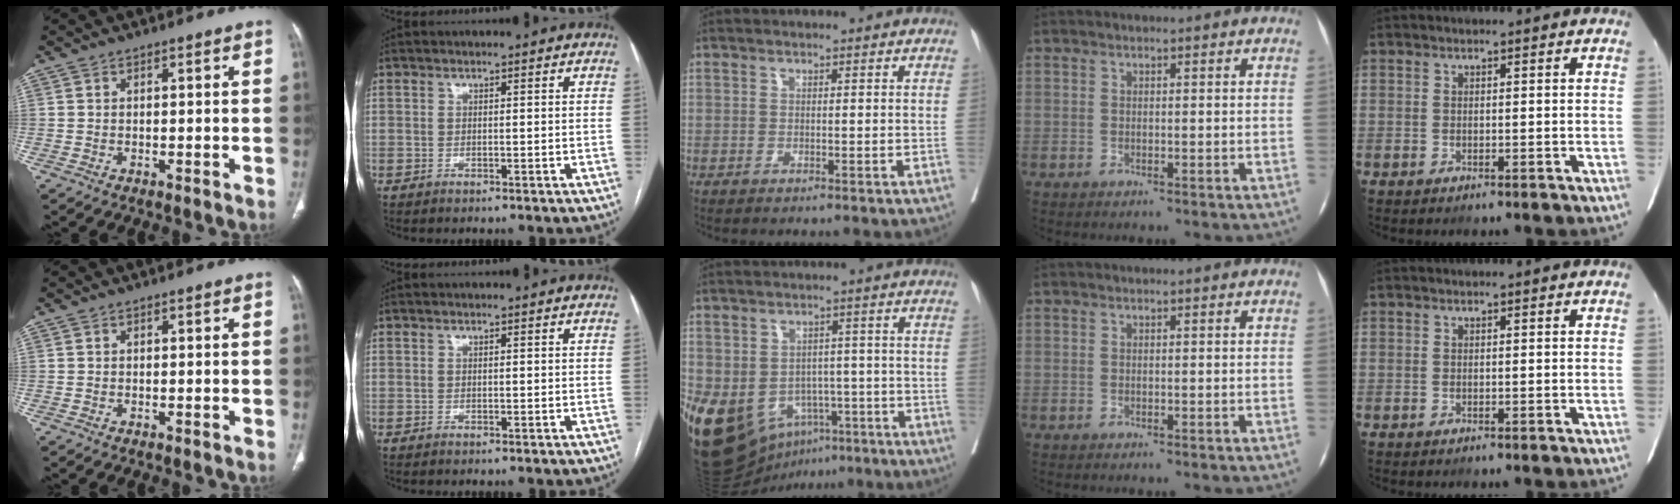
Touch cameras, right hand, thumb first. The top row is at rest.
{"middle": {"total": 13.6, "force": [-5.9, 10.2, 6.8], "torque": [-0.134, 0.017, -0.076]}}